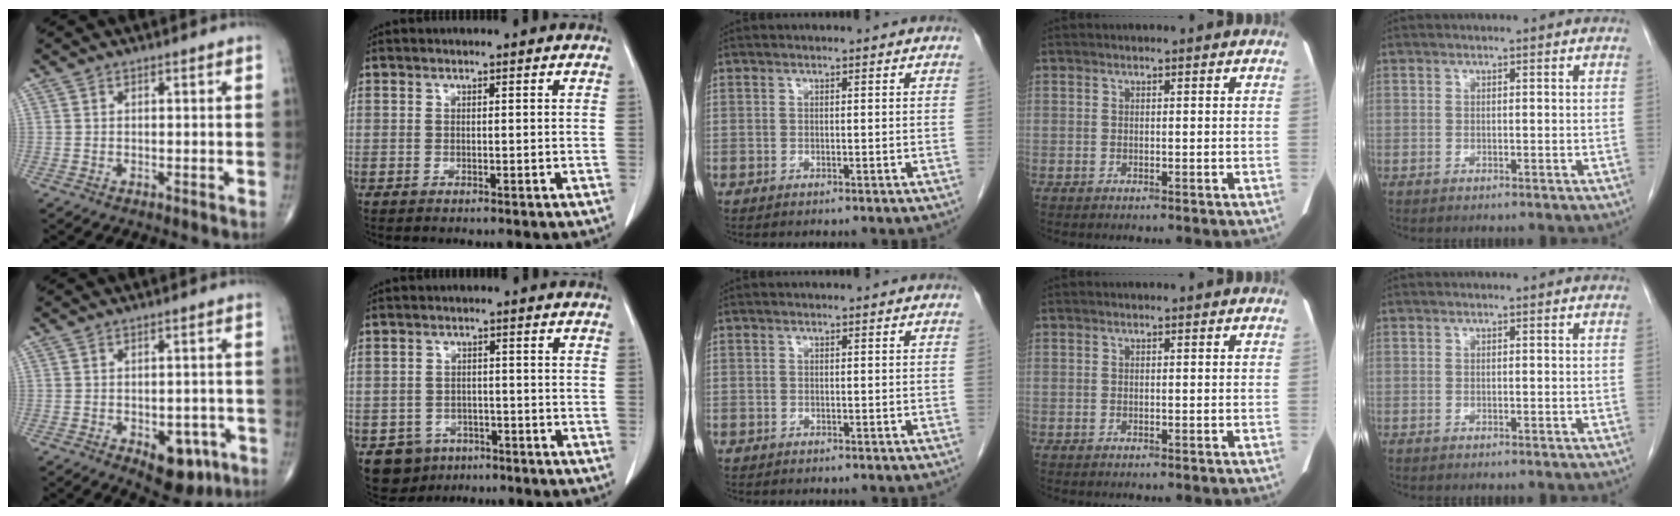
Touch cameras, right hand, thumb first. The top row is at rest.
{"thumb": {"total": 8.3, "force": [-3.6, 4.7, 5.8], "torque": [-0.046, 0.014, -0.036]}, "index": {"total": 5.6, "force": [-3.2, 4.4, 0.9], "torque": [-0.014, 0.008, -0.044]}, "middle": {"total": 0.6, "force": [-0.4, 0.4, 0.0], "torque": [-0.005, 0.003, -0.008]}}